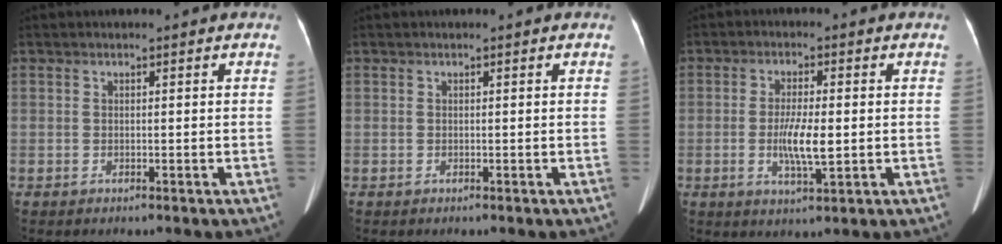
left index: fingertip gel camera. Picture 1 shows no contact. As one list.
[{"total": 0.0}, {"total": 5.9, "force": [-0.7, 1.1, 5.7], "torque": [-0.112, -0.008, -0.012]}]